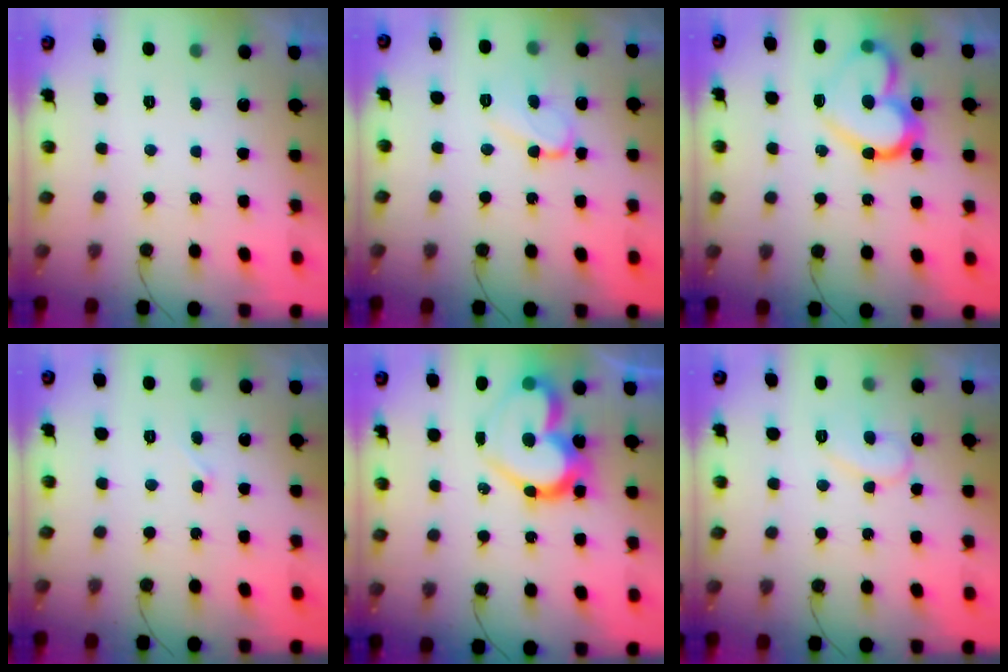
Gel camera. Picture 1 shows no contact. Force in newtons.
{"total": 9.1, "press": 9.0, "slide": 1.1}
{"total": 18.4, "press": 18.4, "slide": 1.4}
{"total": 2.8, "press": 2.8, "slide": 0.2}
{"total": 18.0, "press": 17.9, "slide": 1.8}
{"total": 8.8, "press": 8.7, "slide": 0.6}